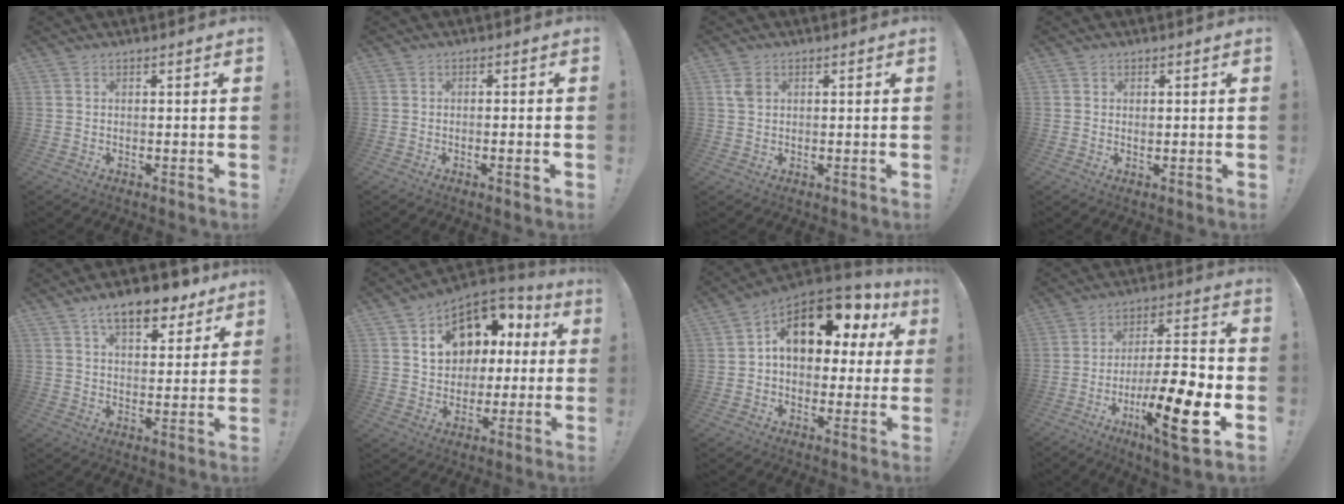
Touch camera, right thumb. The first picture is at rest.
{"total": 2.3, "force": [-0.9, 0.1, 2.2], "torque": [-0.037, 0.000, -0.013]}
{"total": 2.4, "force": [1.1, 1.7, 1.4], "torque": [-0.022, 0.001, 0.018]}
{"total": 0.9, "force": [0.5, 0.8, 0.1], "torque": [0.006, 0.001, 0.008]}
{"total": 12.3, "force": [8.3, 5.2, 7.5], "torque": [-0.114, -0.043, 0.144]}
{"total": 15.2, "force": [5.1, 11.9, 8.0], "torque": [-0.107, -0.026, 0.105]}
{"total": 16.3, "force": [6.8, 9.8, 11.1], "torque": [-0.156, -0.037, 0.116]}
{"total": 21.0, "force": [-8.0, 5.6, 18.6], "torque": [-0.296, 0.044, -0.122]}